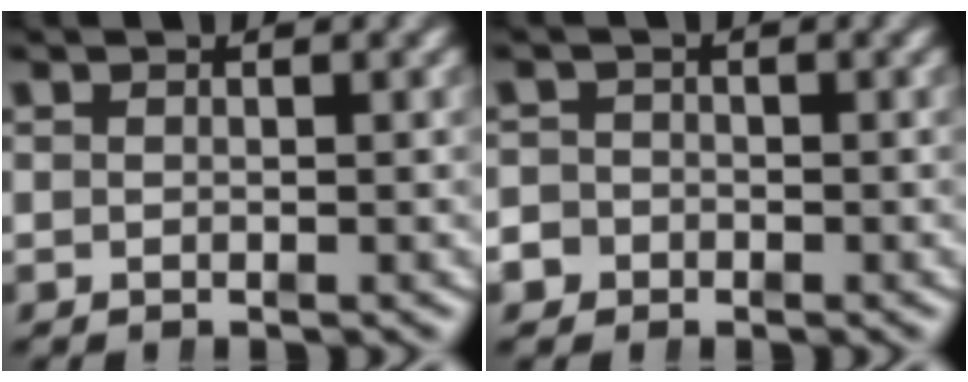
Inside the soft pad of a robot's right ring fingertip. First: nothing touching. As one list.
[{"total": 2.8, "force": [-1.5, 2.4, 0.0], "torque": [-0.007, -0.015, -0.027]}]